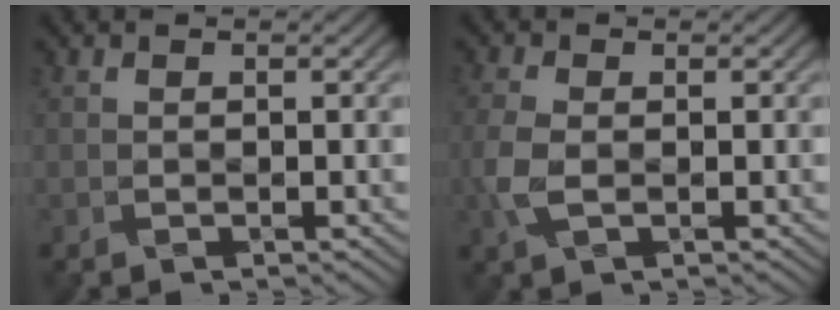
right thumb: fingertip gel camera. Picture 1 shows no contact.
{"total": 3.3, "force": [-0.8, 1.9, 2.5], "torque": [-0.078, -0.007, -0.018]}